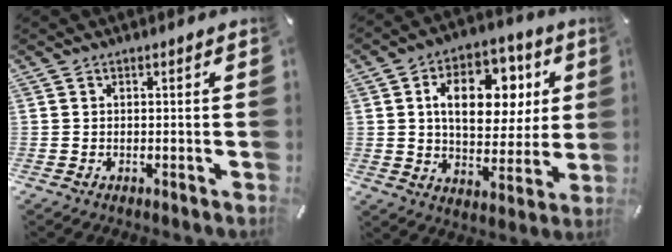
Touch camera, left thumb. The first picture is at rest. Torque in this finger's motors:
{"motor_torque": [2.88, 2.13, 1.45, -1.32, 0.33]}